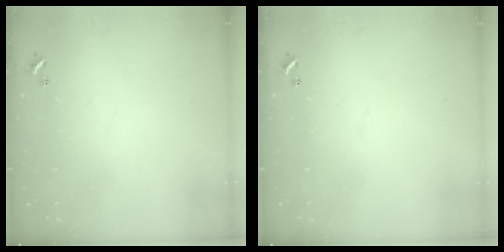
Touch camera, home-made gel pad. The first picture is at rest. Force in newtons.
{"total": 0.0}